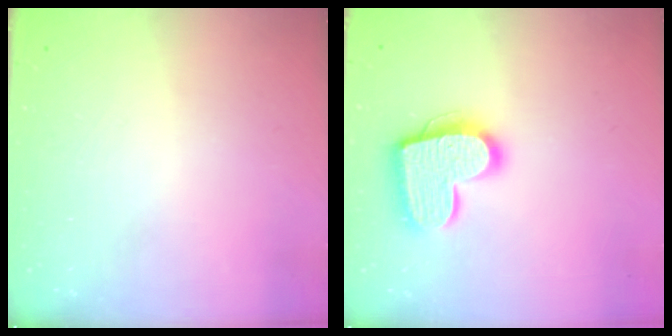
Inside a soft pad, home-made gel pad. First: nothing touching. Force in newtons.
{"total": 15.8, "press": 15.8, "slide": 1.0}